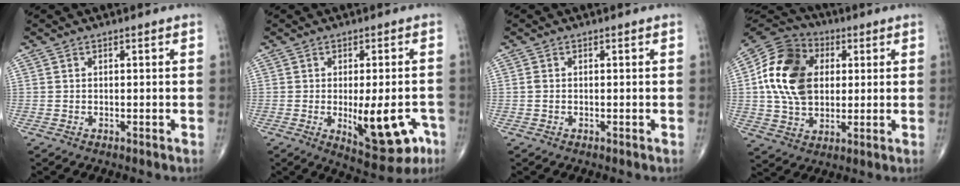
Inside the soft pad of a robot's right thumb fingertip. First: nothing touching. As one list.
[{"total": 12.6, "force": [-3.7, 5.0, 10.9], "torque": [-0.124, -0.001, -0.038]}, {"total": 0.8, "force": [-0.1, 0.5, 0.6], "torque": [-0.016, -0.002, -0.002]}, {"total": 17.6, "force": [2.6, 12.8, 11.9], "torque": [-0.208, 0.010, 0.041]}]